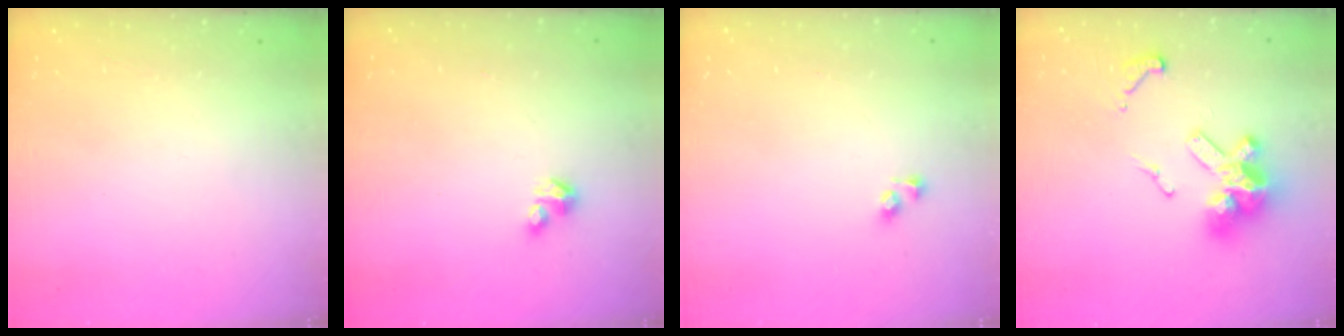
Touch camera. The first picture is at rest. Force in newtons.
{"total": 2.9, "press": 2.8, "slide": 0.6}
{"total": 4.0, "press": 4.0, "slide": 0.4}
{"total": 14.9, "press": 14.8, "slide": 1.8}